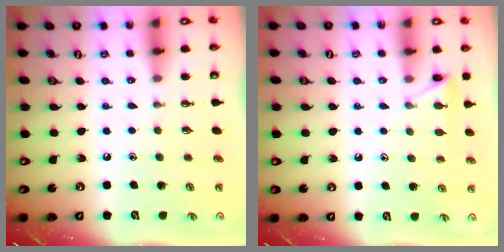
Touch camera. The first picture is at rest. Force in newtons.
{"total": 6.6, "press": 6.6, "slide": 0.6}